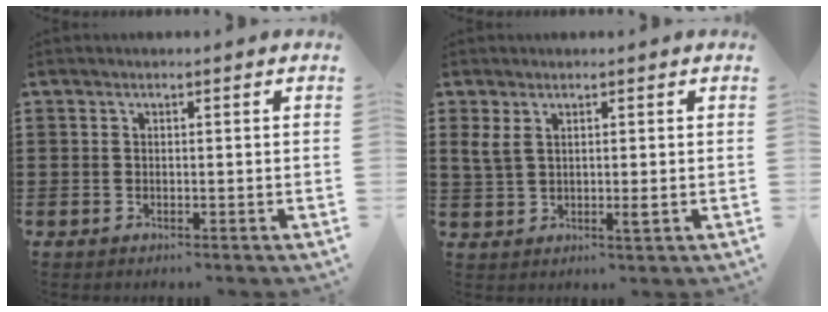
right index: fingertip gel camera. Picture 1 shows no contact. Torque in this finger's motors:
{"motor_torque": [-0.04, 0.24, 0.04, 0.07]}